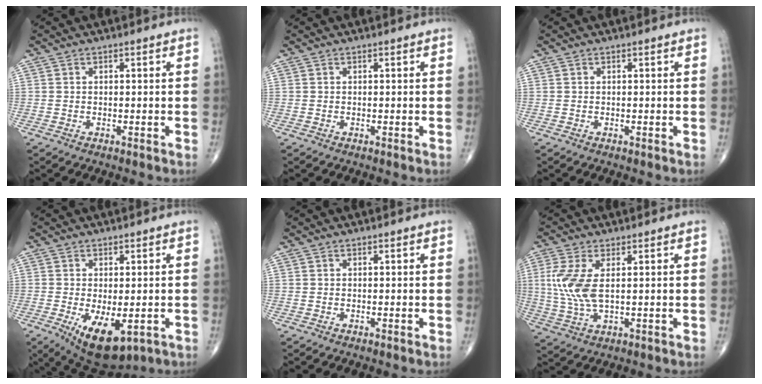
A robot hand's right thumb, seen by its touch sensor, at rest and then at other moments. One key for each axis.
{"total": 0.0}
{"total": 0.0}
{"total": 10.2, "fx": -3.5, "fy": 4.8, "fz": 8.3, "tx": -0.123, "ty": -0.014, "tz": -0.041}
{"total": 0.0}
{"total": 8.3, "fx": 1.3, "fy": 3.5, "fz": 7.4, "tx": -0.183, "ty": -0.007, "tz": 0.033}